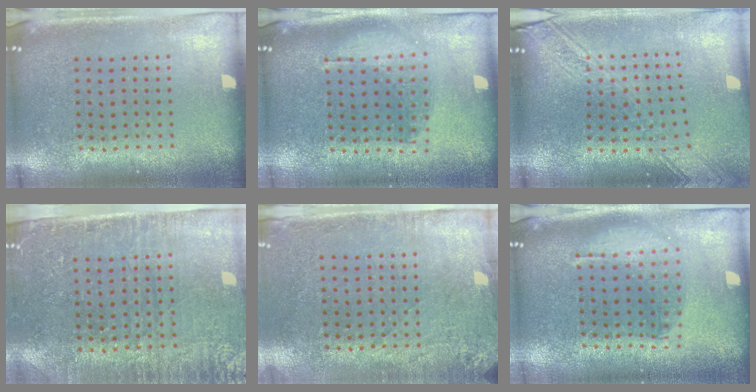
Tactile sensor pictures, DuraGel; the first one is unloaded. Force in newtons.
{"total": 1.2, "press": 1.1, "slide": 0.4}
{"total": 2.5, "press": 2.1, "slide": 1.4}
{"total": 3.2, "press": 2.9, "slide": 1.2}
{"total": 2.8, "press": 2.2, "slide": 1.6}
{"total": 1.3, "press": 1.3, "slide": 0.4}